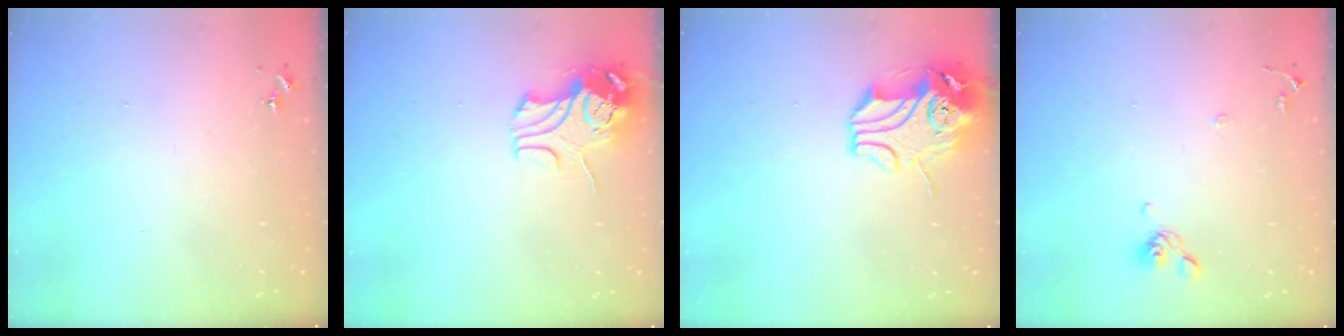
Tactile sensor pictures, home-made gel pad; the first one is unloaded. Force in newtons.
{"total": 9.6, "press": 9.5, "slide": 1.0}
{"total": 12.3, "press": 12.1, "slide": 2.2}
{"total": 7.6, "press": 7.3, "slide": 2.1}